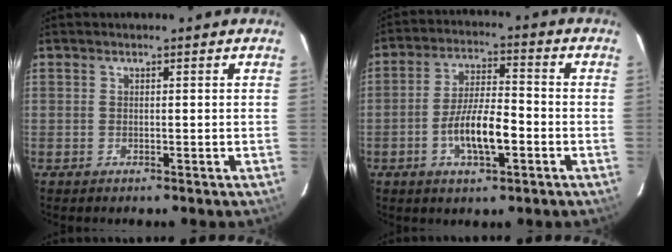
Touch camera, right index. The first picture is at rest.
{"total": 9.4, "force": [-3.3, 2.7, 8.3], "torque": [-0.165, 0.002, -0.057]}